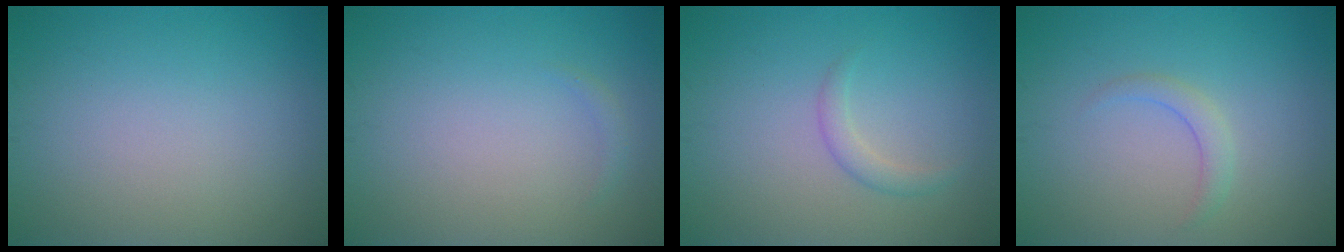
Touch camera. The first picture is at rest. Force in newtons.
{"total": 0.6, "press": 0.6, "slide": 0.0}
{"total": 1.4, "press": 1.4, "slide": 0.0}
{"total": 1.4, "press": 1.4, "slide": 0.0}